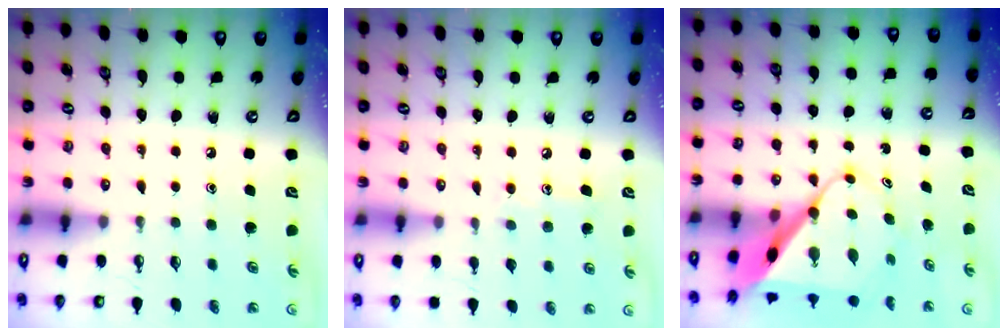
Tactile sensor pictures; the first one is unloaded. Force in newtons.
{"total": 7.0, "press": 7.0, "slide": 0.1}
{"total": 11.1, "press": 11.0, "slide": 0.9}